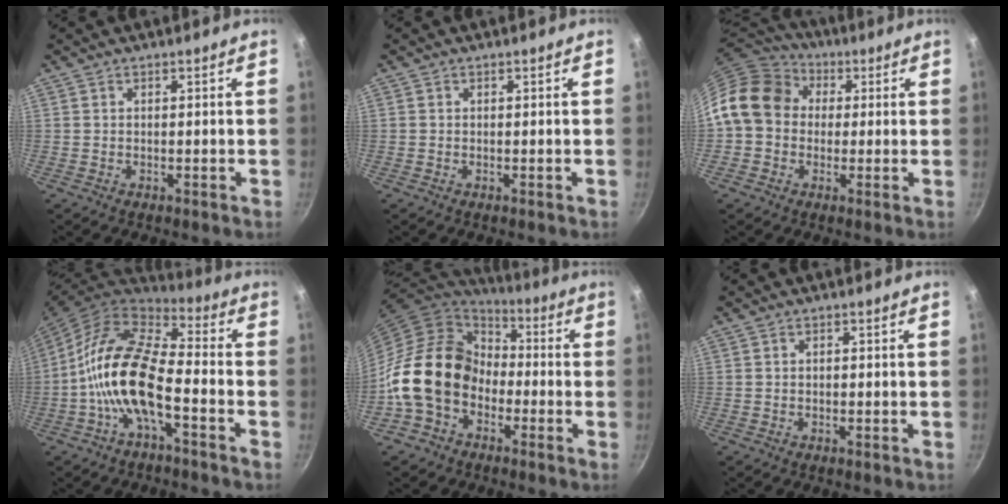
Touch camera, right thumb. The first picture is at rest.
{"total": 0.0}
{"total": 13.7, "force": [1.8, 11.4, 7.4], "torque": [-0.101, 0.028, 0.015]}
{"total": 15.4, "force": [-4.4, 6.5, 13.2], "torque": [-0.248, 0.042, -0.103]}
{"total": 16.8, "force": [-4.2, 13.0, 9.8], "torque": [-0.139, 0.052, -0.092]}
{"total": 0.6, "force": [0.0, 0.5, 0.4], "torque": [-0.006, 0.004, -0.001]}